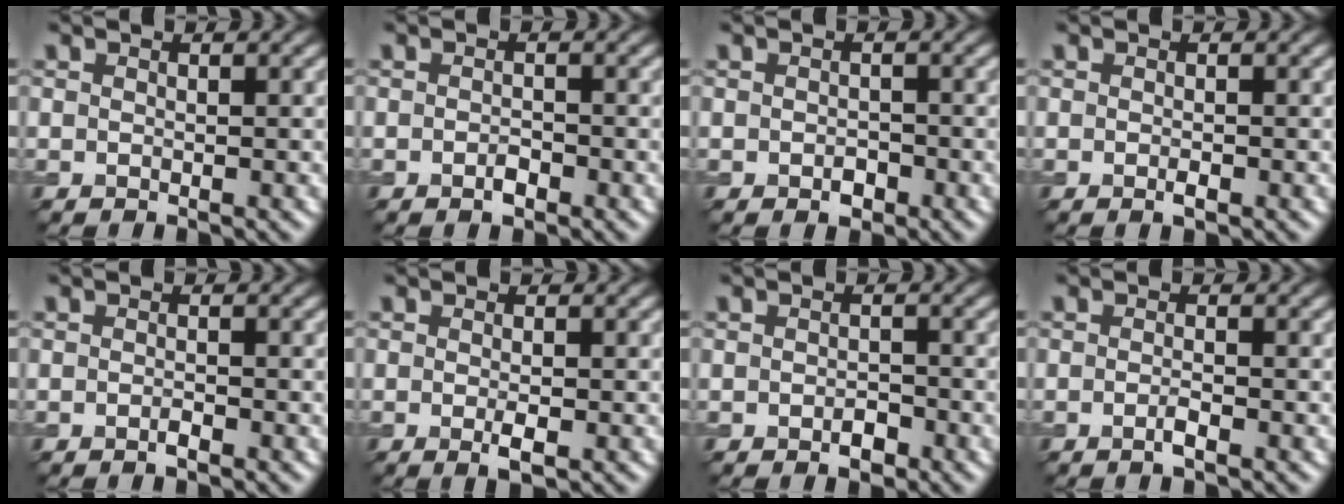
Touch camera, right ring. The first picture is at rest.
{"total": 1.1, "force": [-0.6, 0.5, 0.8], "torque": [-0.016, -0.001, -0.011]}
{"total": 1.2, "force": [-0.5, 0.8, 0.7], "torque": [-0.012, -0.002, -0.009]}
{"total": 0.8, "force": [-0.3, 0.2, 0.7], "torque": [-0.013, -0.002, -0.005]}
{"total": 0.8, "force": [-0.5, 0.1, 0.6], "torque": [-0.012, 0.000, -0.009]}
{"total": 1.5, "force": [-0.4, 0.3, 1.4], "torque": [-0.026, -0.005, -0.007]}
{"total": 1.3, "force": [-0.7, 0.7, 0.9], "torque": [-0.015, -0.001, -0.012]}
{"total": 1.2, "force": [-0.5, 0.2, 1.0], "torque": [-0.019, -0.001, -0.012]}